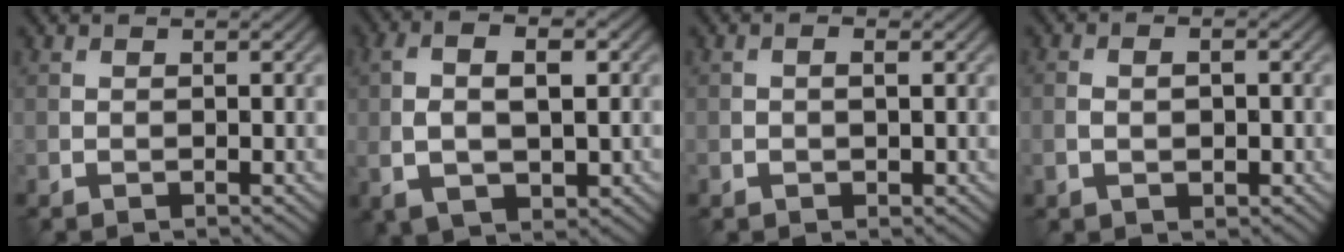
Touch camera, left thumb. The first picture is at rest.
{"total": 7.7, "force": [-0.1, 3.7, 6.7], "torque": [-0.132, 0.002, -0.003]}
{"total": 1.3, "force": [-0.2, 0.7, 1.2], "torque": [-0.017, 0.002, -0.003]}
{"total": 2.6, "force": [-0.7, 1.4, 2.0], "torque": [-0.036, 0.001, -0.010]}